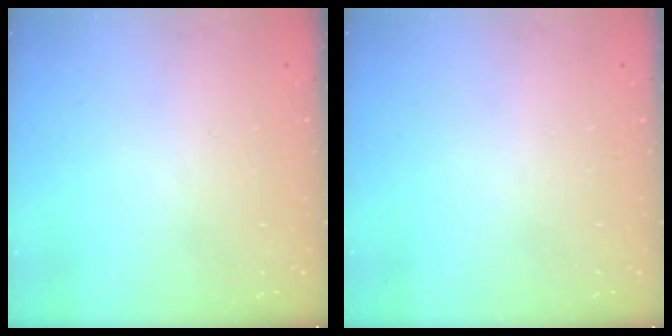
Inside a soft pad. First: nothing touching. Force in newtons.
{"total": 0.0}